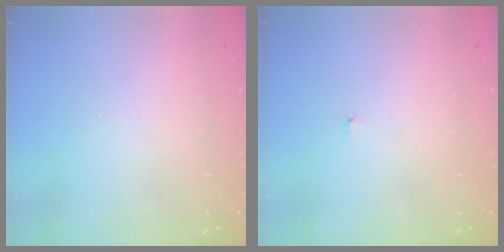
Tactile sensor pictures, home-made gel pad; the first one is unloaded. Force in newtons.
{"total": 2.9, "press": 2.9, "slide": 0.3}